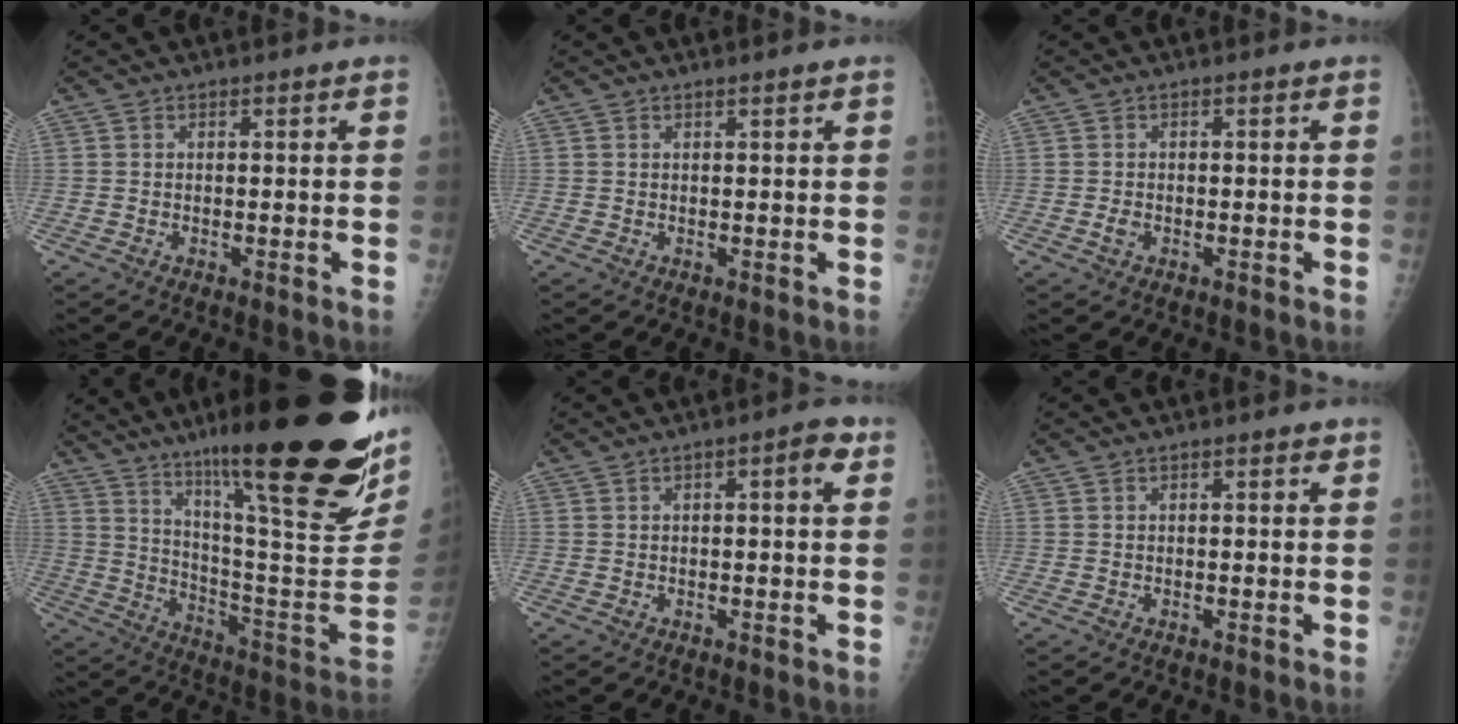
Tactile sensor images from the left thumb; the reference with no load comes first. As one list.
[{"total": 0.5, "force": [0.4, -0.1, 0.4], "torque": [-0.011, -0.003, 0.010]}, {"total": 1.2, "force": [-0.5, 0.8, 0.8], "torque": [-0.017, 0.002, -0.011]}, {"total": 32.9, "force": [19.5, 6.4, 25.6], "torque": [-0.314, -0.059, 0.301]}, {"total": 3.7, "force": [1.0, 1.1, 3.3], "torque": [-0.046, 0.008, 0.011]}, {"total": 1.0, "force": [0.4, 0.4, 0.9], "torque": [-0.009, 0.002, 0.003]}]